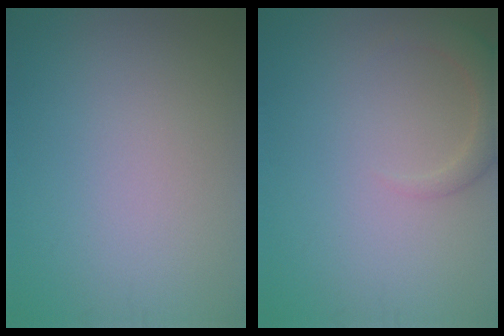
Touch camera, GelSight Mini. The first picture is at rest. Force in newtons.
{"total": 2.4, "press": 2.4, "slide": 0.3}